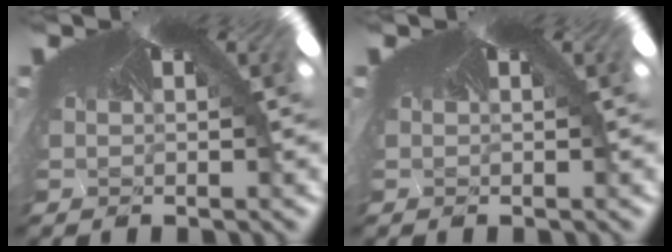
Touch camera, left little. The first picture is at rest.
{"total": 0.0}